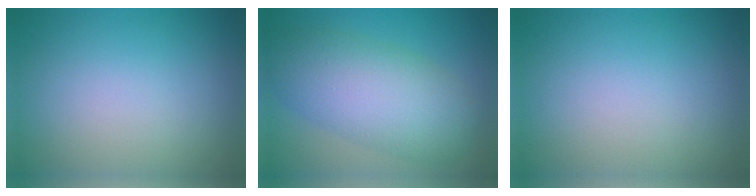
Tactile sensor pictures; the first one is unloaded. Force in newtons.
{"total": 7.7, "press": 7.7, "slide": 0.1}
{"total": 0.0}